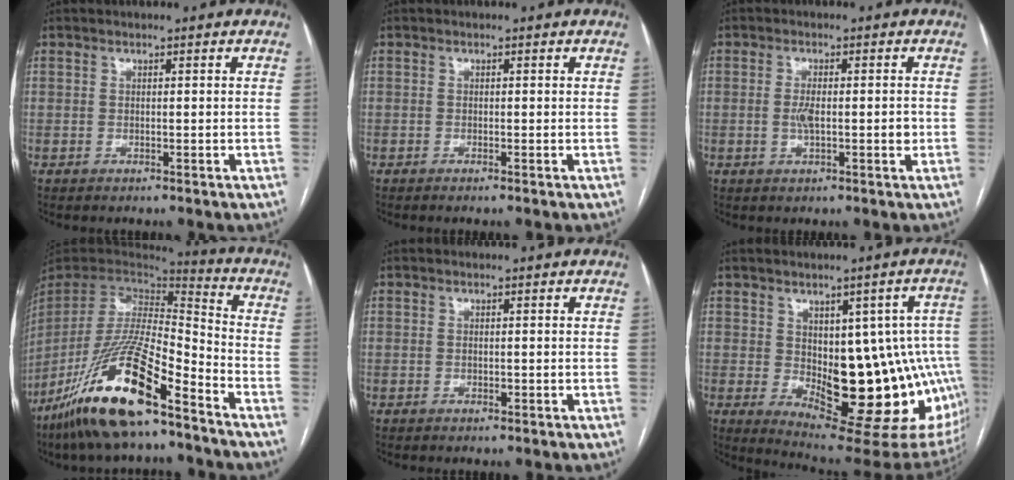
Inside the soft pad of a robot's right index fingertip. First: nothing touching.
{"total": 0.5, "force": [-0.3, -0.1, 0.4], "torque": [-0.008, 0.001, -0.006]}
{"total": 4.1, "force": [-0.3, 1.3, 3.8], "torque": [-0.076, -0.001, -0.006]}
{"total": 20.6, "force": [-13.5, 3.3, 15.2], "torque": [-0.323, -0.043, -0.255]}
{"total": 0.6, "force": [-0.1, 0.3, 0.5], "torque": [-0.010, -0.001, -0.002]}
{"total": 20.7, "force": [-2.2, 8.6, 18.7], "torque": [-0.165, 0.015, -0.002]}